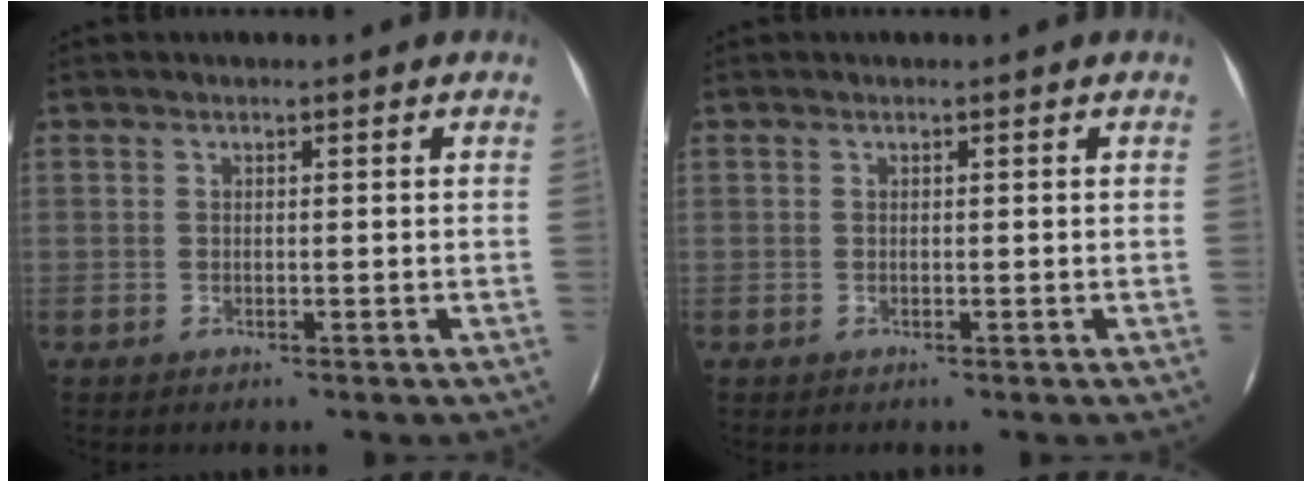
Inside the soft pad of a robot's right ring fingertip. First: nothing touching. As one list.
[{"total": 0.0}]